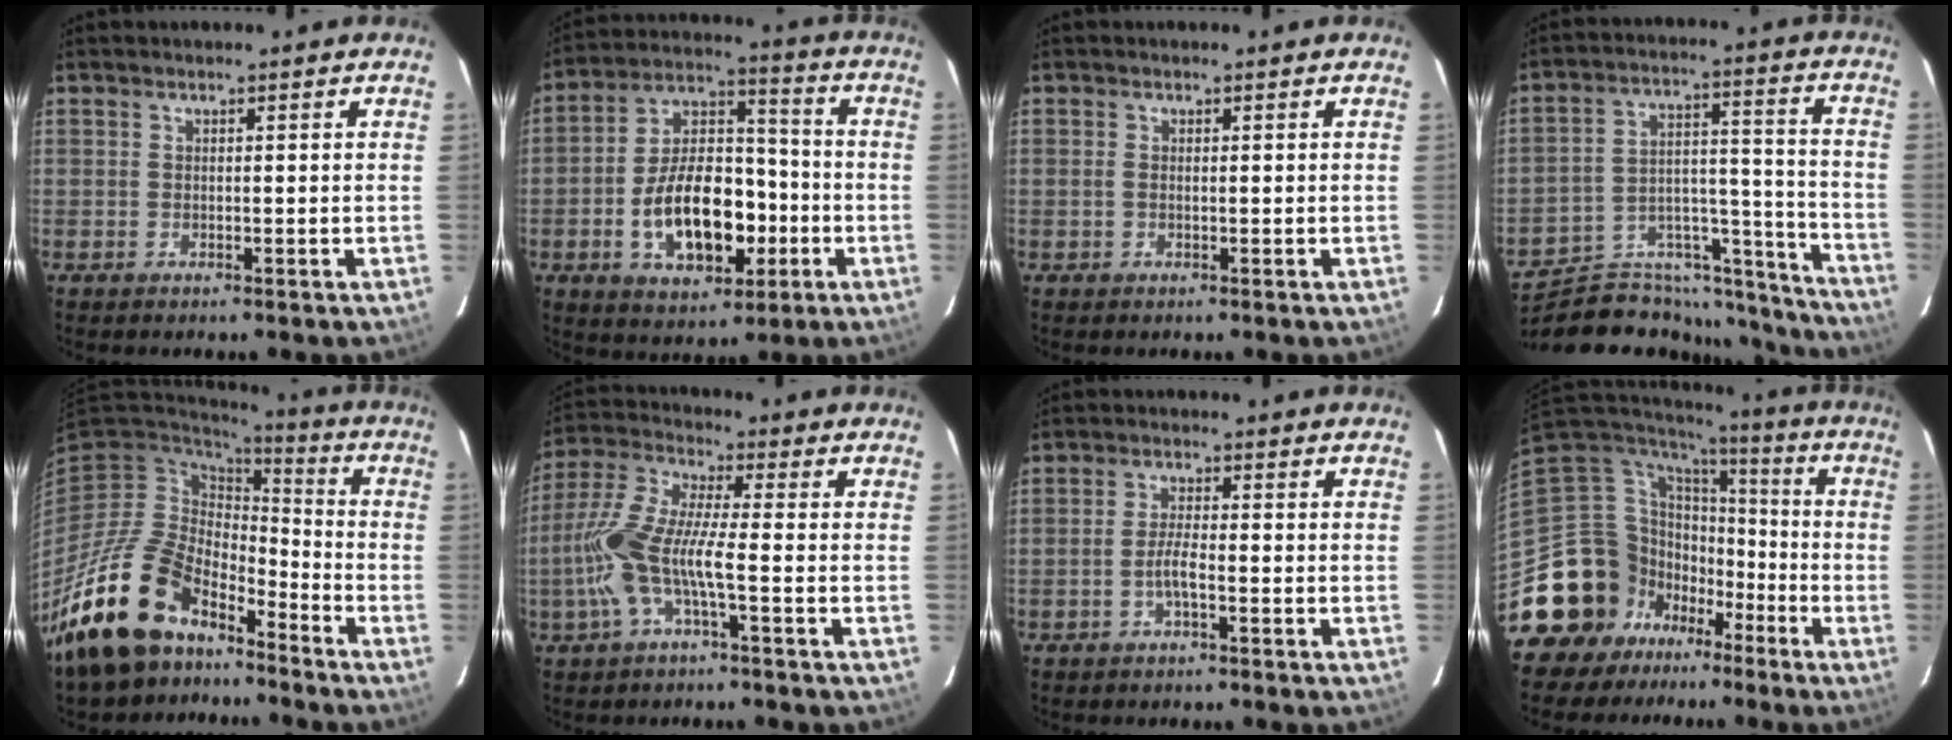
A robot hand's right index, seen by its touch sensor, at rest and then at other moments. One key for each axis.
{"total": 16.9, "fx": -4.9, "fy": 9.4, "fz": 13.2, "tx": -0.248, "ty": 0.022, "tz": -0.067}
{"total": 0.8, "fx": -0.1, "fy": 0.4, "fz": 0.7, "tx": -0.015, "ty": 0.000, "tz": -0.002}
{"total": 21.6, "fx": -19.6, "fy": 7.4, "fz": 4.8, "tx": -0.064, "ty": 0.067, "tz": -0.279}
{"total": 18.0, "fx": -13.8, "fy": 8.3, "fz": 8.0, "tx": -0.164, "ty": 0.001, "tz": -0.244}
{"total": 11.4, "fx": -3.3, "fy": 1.7, "fz": 10.8, "tx": -0.240, "ty": 0.001, "tz": -0.065}
{"total": 2.9, "fx": -1.4, "fy": 0.3, "fz": 2.6, "tx": -0.053, "ty": 0.001, "tz": -0.027}
{"total": 15.0, "fx": -9.0, "fy": 11.9, "fz": 2.1, "tx": -0.074, "ty": 0.047, "tz": -0.157}